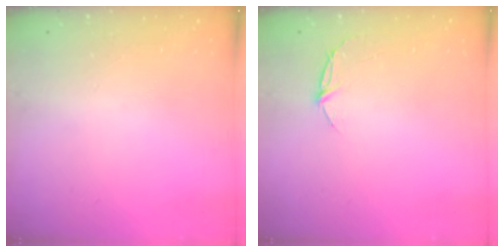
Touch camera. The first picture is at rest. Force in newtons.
{"total": 4.9, "press": 4.9, "slide": 0.6}